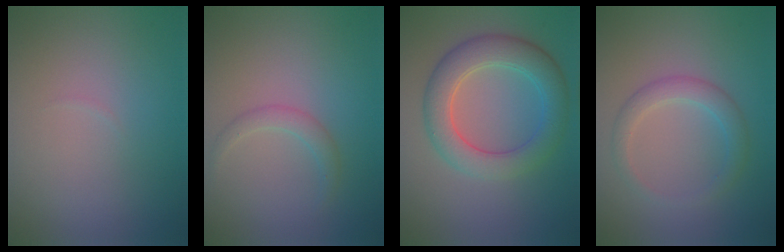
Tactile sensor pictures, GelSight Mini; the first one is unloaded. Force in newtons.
{"total": 1.5, "press": 1.5, "slide": 0.1}
{"total": 5.5, "press": 5.5, "slide": 0.3}
{"total": 2.4, "press": 2.4, "slide": 0.1}